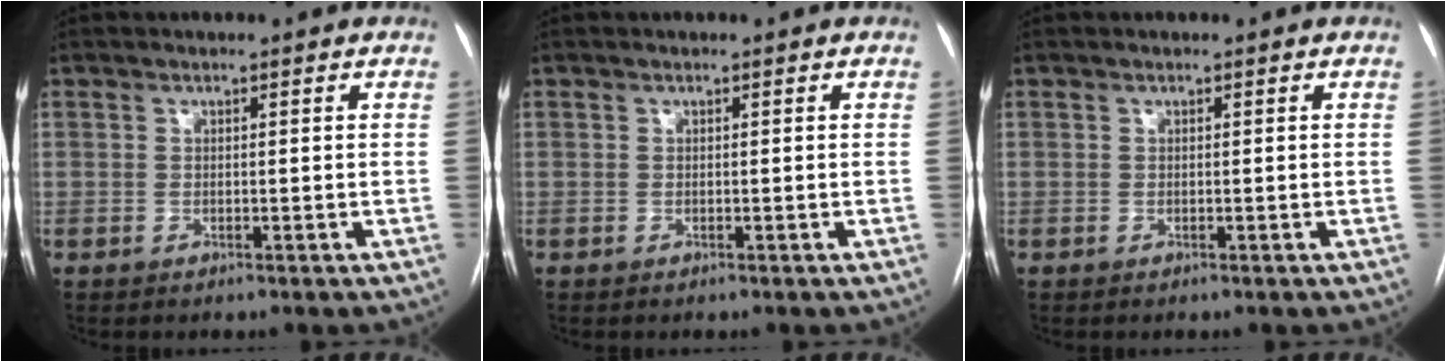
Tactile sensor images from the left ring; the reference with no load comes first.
{"total": 0.0}
{"total": 0.0}